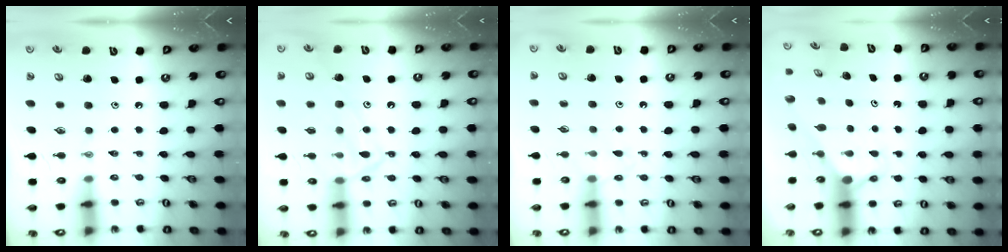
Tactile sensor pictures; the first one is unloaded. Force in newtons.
{"total": 15.8, "press": 15.8, "slide": 1.1}
{"total": 6.7, "press": 6.7, "slide": 0.6}
{"total": 2.7, "press": 2.7, "slide": 0.0}